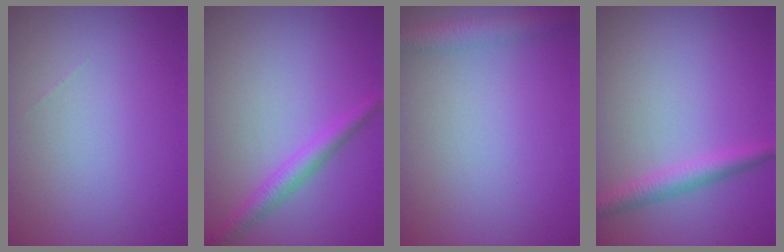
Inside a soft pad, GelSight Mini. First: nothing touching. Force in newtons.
{"total": 2.3, "press": 2.3, "slide": 0.2}
{"total": 2.8, "press": 2.8, "slide": 0.1}
{"total": 2.3, "press": 2.3, "slide": 0.1}